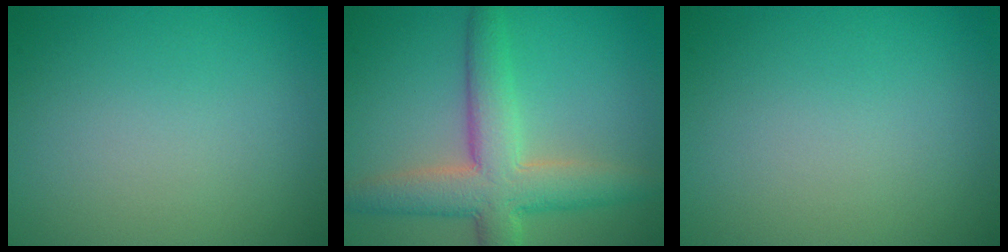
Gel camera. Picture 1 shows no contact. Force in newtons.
{"total": 6.6, "press": 6.5, "slide": 0.3}
{"total": 0.0}